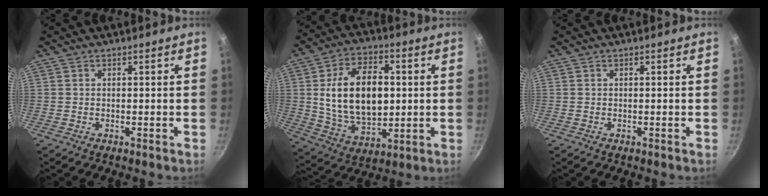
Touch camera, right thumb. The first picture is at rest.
{"total": 18.3, "force": [1.8, 11.5, 14.2], "torque": [-0.222, 0.000, 0.038]}
{"total": 0.0}